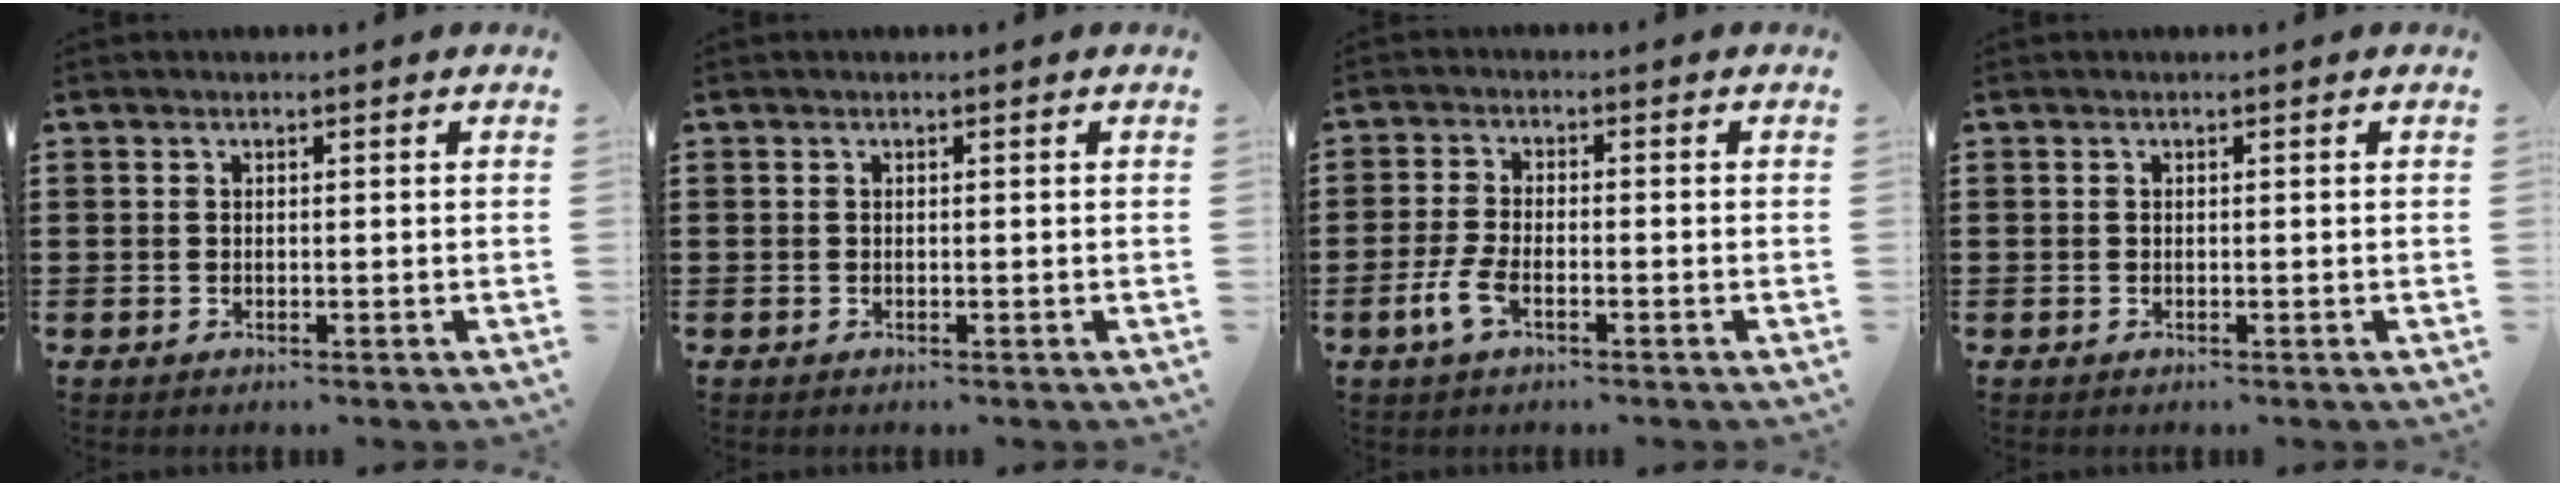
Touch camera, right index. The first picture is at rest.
{"total": 0.0}
{"total": 3.8, "force": [-1.8, 1.3, 3.0], "torque": [-0.081, -0.010, -0.039]}
{"total": 0.0}